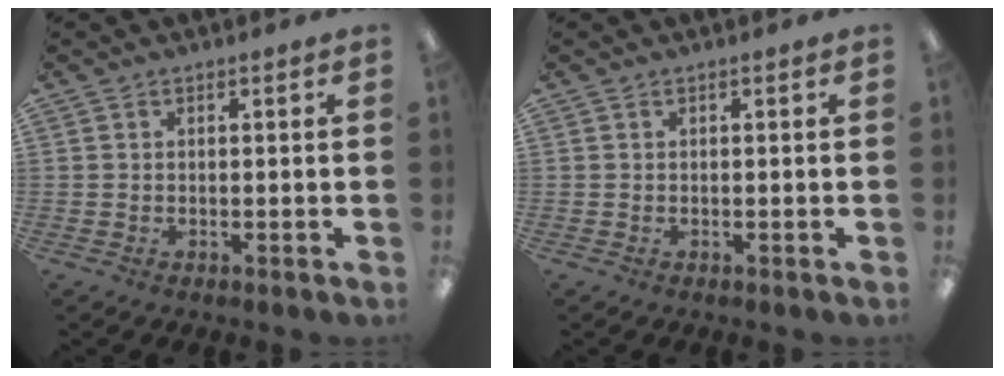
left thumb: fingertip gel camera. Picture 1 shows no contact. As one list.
[{"total": 0.0}]